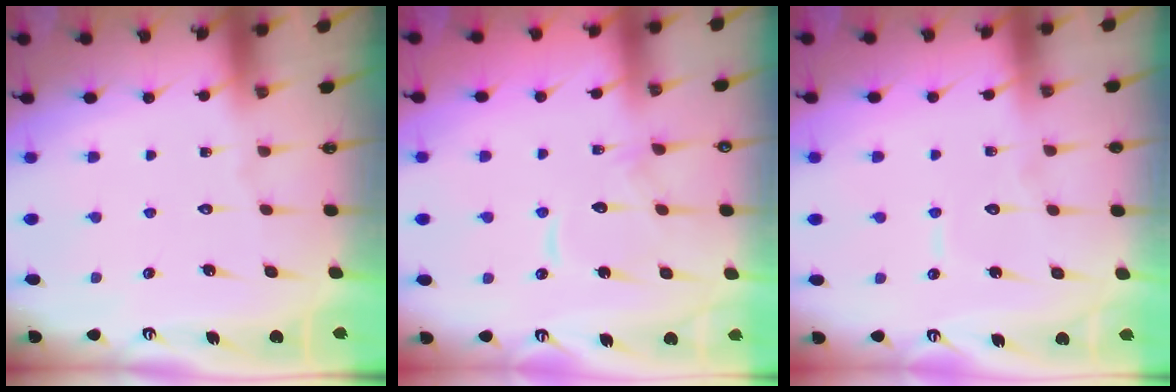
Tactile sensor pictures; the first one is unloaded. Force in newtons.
{"total": 9.7, "press": 9.7, "slide": 0.8}
{"total": 4.6, "press": 4.5, "slide": 0.4}